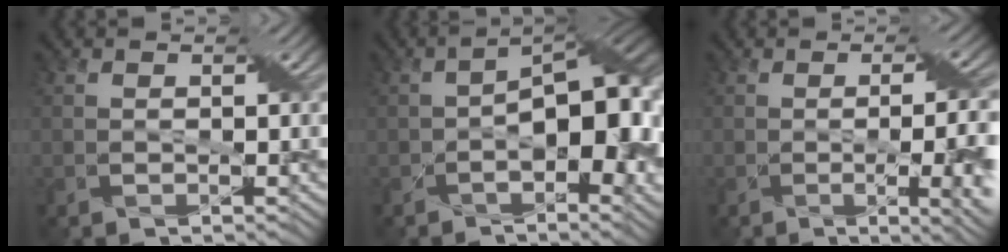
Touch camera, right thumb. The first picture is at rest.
{"total": 14.7, "force": [-1.9, 7.3, 12.6], "torque": [-0.164, -0.022, -0.017]}
{"total": 9.5, "force": [-1.6, 3.4, 8.7], "torque": [-0.094, -0.005, -0.016]}